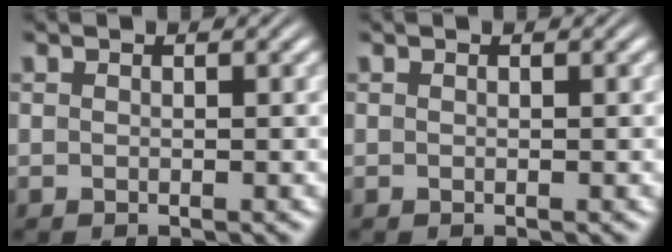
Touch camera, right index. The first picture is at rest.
{"total": 0.0}